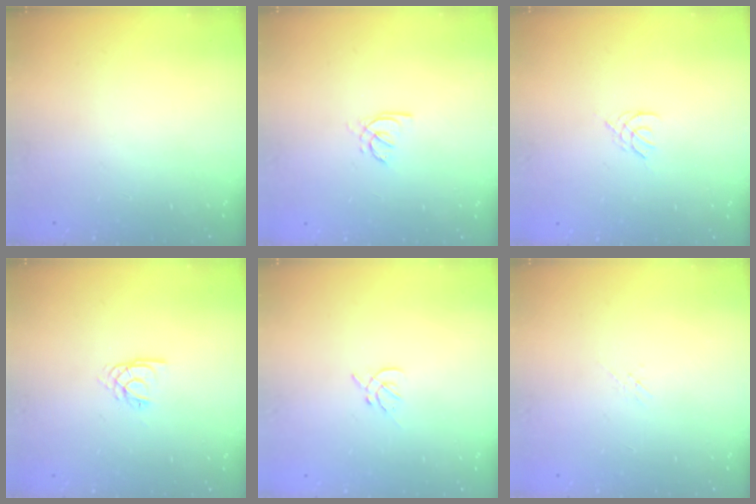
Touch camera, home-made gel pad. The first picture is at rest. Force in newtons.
{"total": 1.4, "press": 1.3, "slide": 0.4}
{"total": 2.1, "press": 2.0, "slide": 0.4}
{"total": 2.8, "press": 2.7, "slide": 0.3}
{"total": 2.2, "press": 2.1, "slide": 0.6}
{"total": 0.5, "press": 0.5, "slide": 0.2}